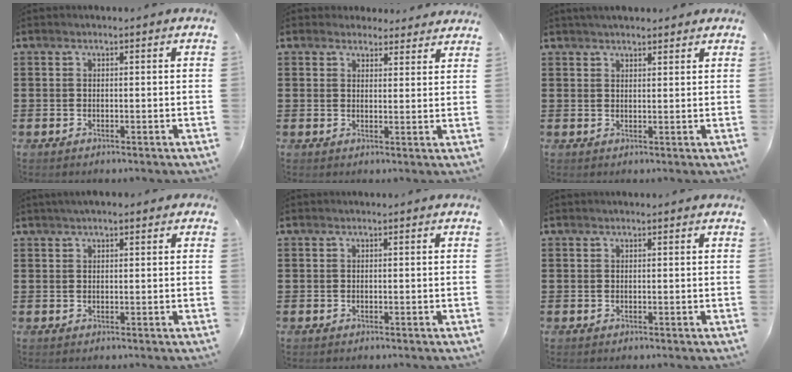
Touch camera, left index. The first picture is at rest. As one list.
[{"total": 3.1, "force": [2.9, 1.1, 0.2], "torque": [-0.005, -0.006, 0.054]}, {"total": 2.2, "force": [2.1, 0.3, 0.6], "torque": [-0.016, 0.004, 0.039]}, {"total": 1.9, "force": [1.3, 0.6, 1.2], "torque": [-0.025, 0.008, 0.023]}, {"total": 0.0}, {"total": 0.0}]